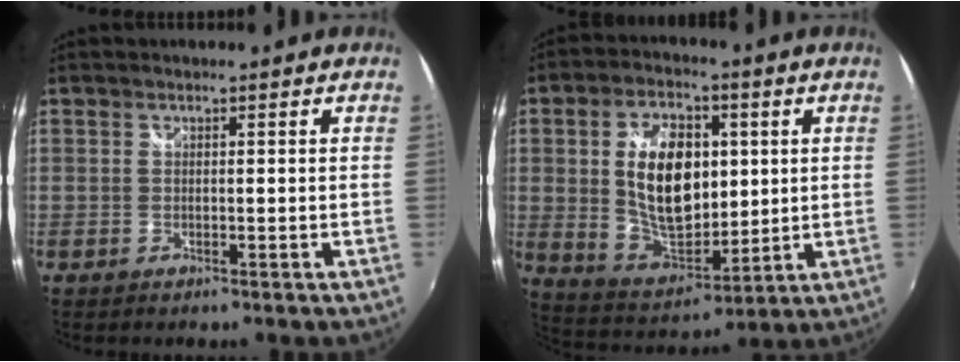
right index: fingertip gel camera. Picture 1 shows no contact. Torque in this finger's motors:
{"motor_torque": [1.25, -0.75, 1.05, 0.19]}